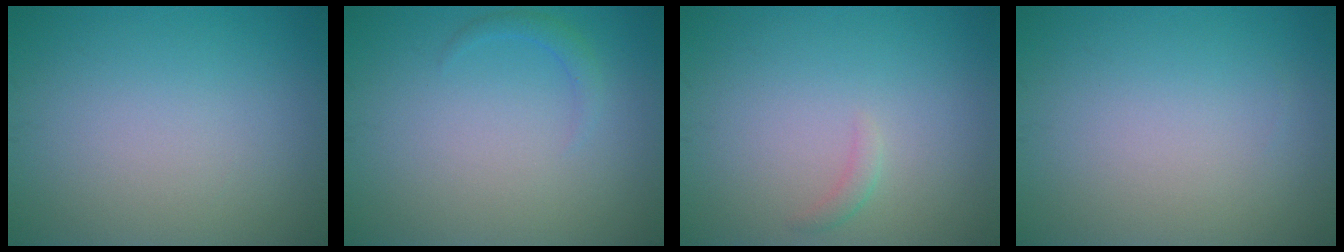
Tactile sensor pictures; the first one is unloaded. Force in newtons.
{"total": 1.1, "press": 1.1, "slide": 0.1}
{"total": 0.8, "press": 0.8, "slide": 0.1}
{"total": 0.0}